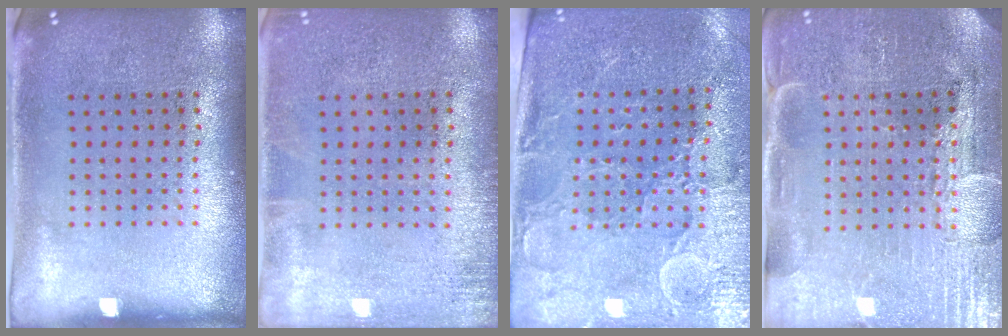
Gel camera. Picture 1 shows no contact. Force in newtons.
{"total": 1.4, "press": 1.4, "slide": 0.2}
{"total": 3.2, "press": 3.0, "slide": 1.3}
{"total": 4.0, "press": 3.8, "slide": 1.4}